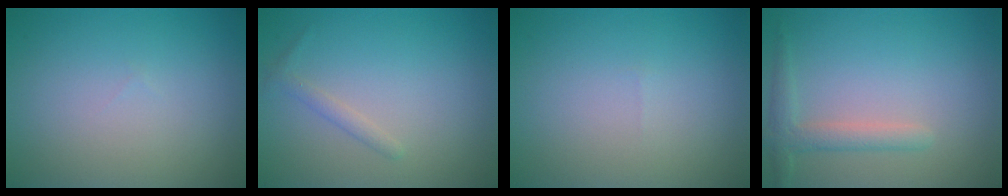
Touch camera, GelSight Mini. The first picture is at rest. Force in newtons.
{"total": 1.1, "press": 1.1, "slide": 0.1}
{"total": 0.0}
{"total": 2.3, "press": 2.3, "slide": 0.2}